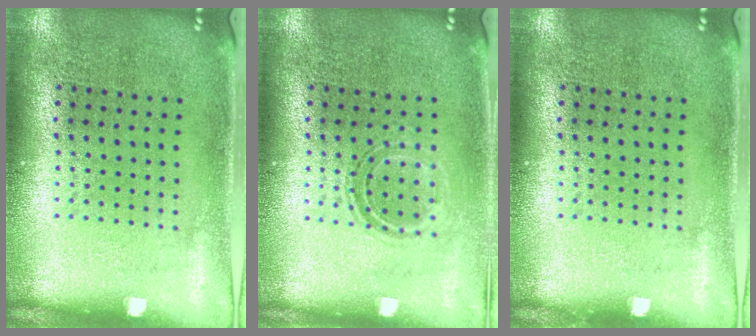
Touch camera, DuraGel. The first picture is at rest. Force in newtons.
{"total": 1.2, "press": 0.9, "slide": 0.7}
{"total": 0.0}